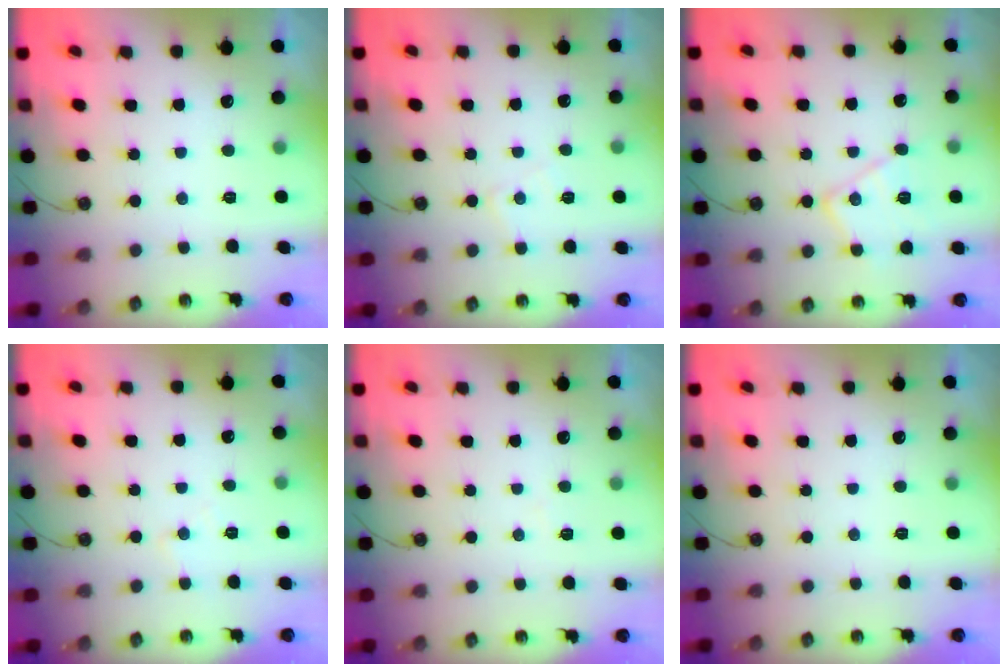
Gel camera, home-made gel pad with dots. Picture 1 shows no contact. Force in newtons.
{"total": 5.7, "press": 5.6, "slide": 0.7}
{"total": 13.6, "press": 13.6, "slide": 0.9}
{"total": 4.7, "press": 4.7, "slide": 0.7}
{"total": 3.8, "press": 3.7, "slide": 0.5}
{"total": 0.0}